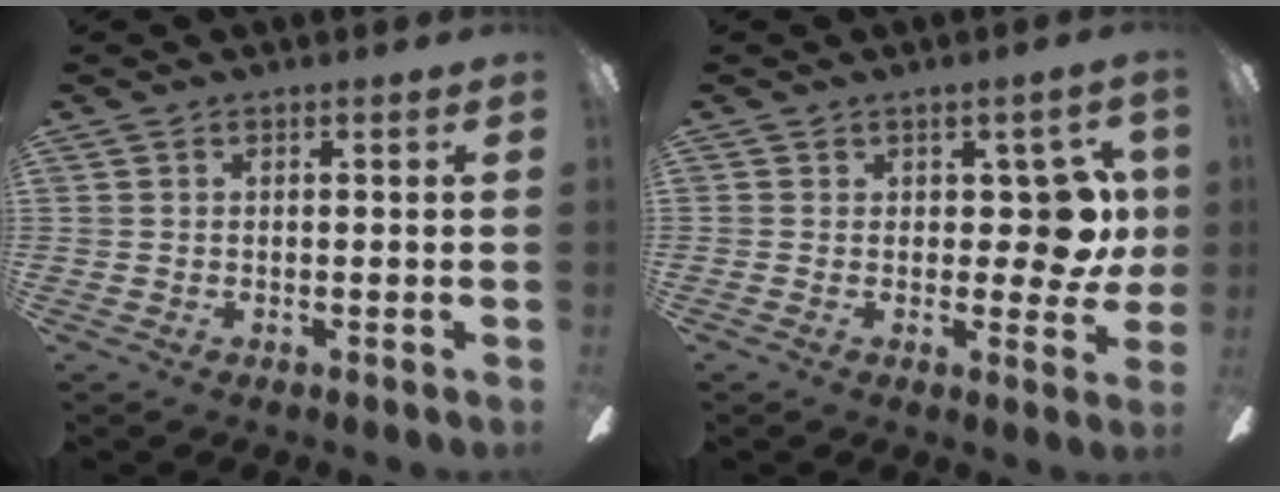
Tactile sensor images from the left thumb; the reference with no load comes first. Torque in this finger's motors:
{"motor_torque": [0.02, 0.01, -0.10, -0.13, 0.01]}